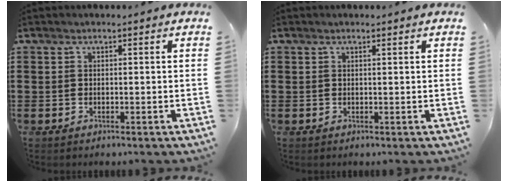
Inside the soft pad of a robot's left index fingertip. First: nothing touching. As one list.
[{"total": 0.6, "force": [0.4, 0.0, 0.4], "torque": [-0.010, -0.001, 0.008]}]